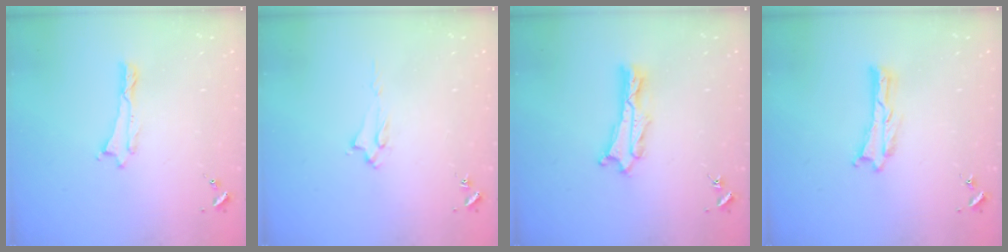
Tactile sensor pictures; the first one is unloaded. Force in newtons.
{"total": 1.9, "press": 1.8, "slide": 0.4}
{"total": 2.4, "press": 2.4, "slide": 0.3}
{"total": 0.0}